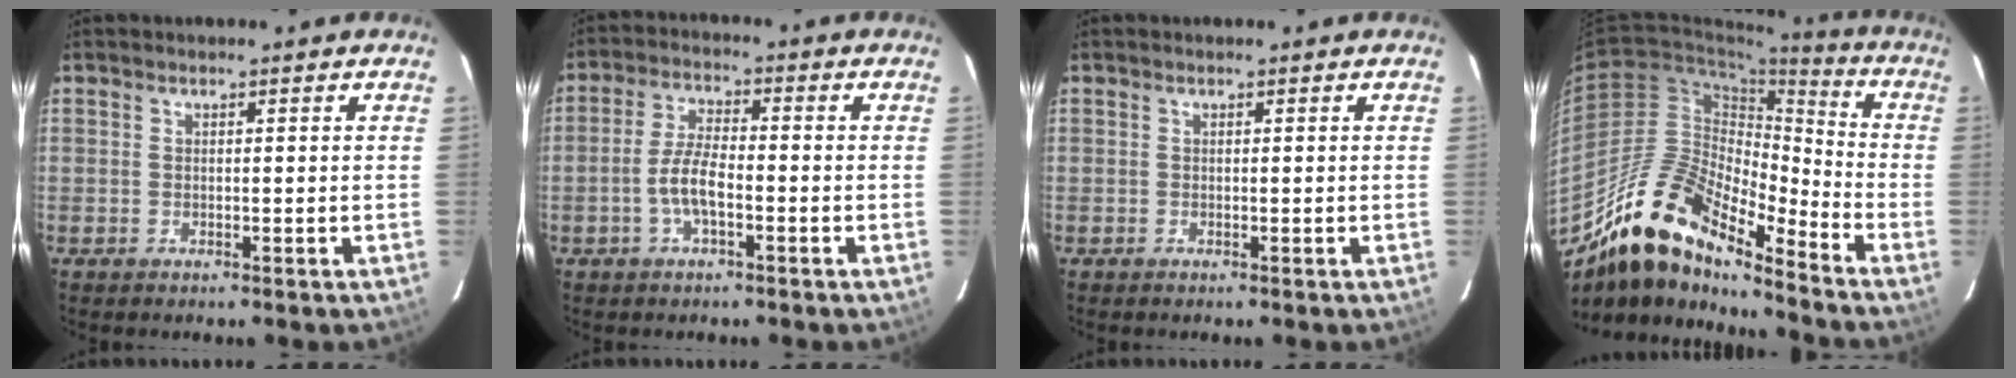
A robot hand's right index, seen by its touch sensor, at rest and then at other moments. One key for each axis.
{"total": 5.6, "fx": -2.0, "fy": 1.7, "fz": 4.9, "tx": -0.104, "ty": 0.009, "tz": -0.040}
{"total": 0.0}
{"total": 18.4, "fx": -14.9, "fy": 5.3, "fz": 9.6, "tx": -0.160, "ty": 0.000, "tz": -0.286}